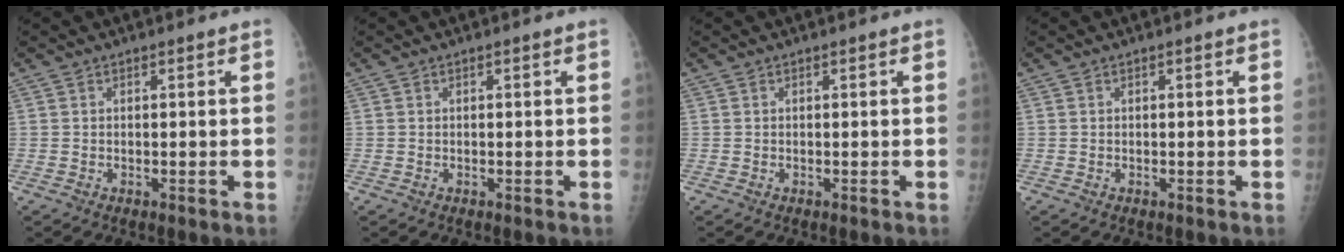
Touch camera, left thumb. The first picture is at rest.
{"total": 0.0}
{"total": 0.0}
{"total": 0.0}